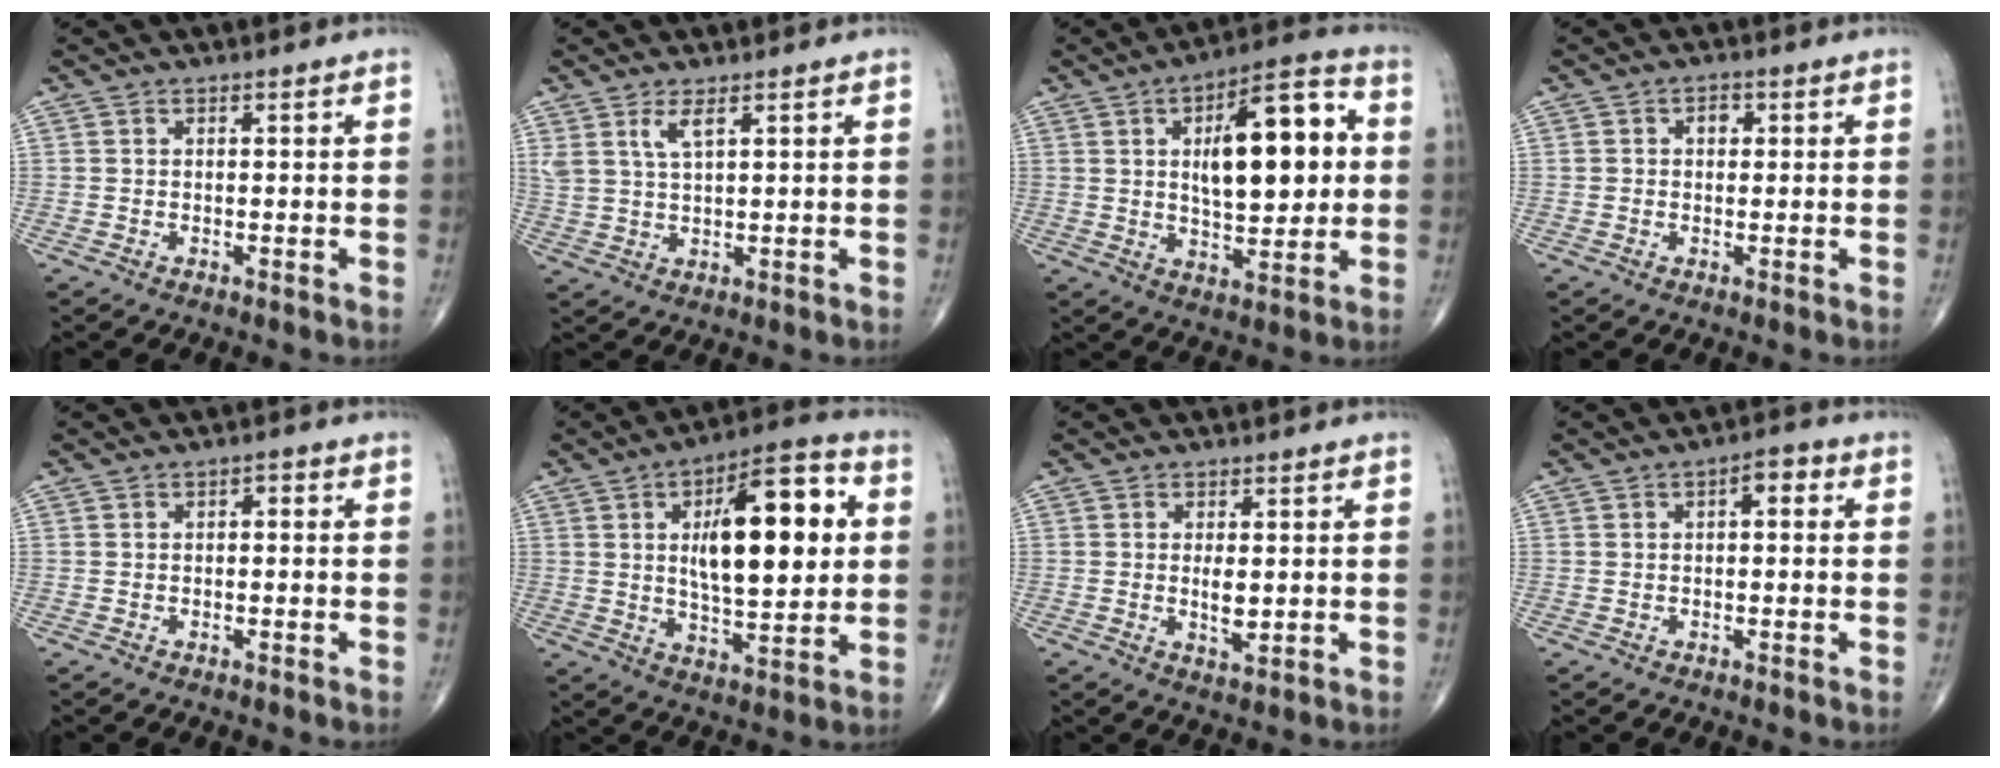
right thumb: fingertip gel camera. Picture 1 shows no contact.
{"total": 3.9, "force": [2.2, 1.1, 3.1], "torque": [-0.067, -0.012, 0.050]}
{"total": 18.1, "force": [3.0, 7.8, 16.0], "torque": [-0.209, 0.010, 0.042]}
{"total": 2.1, "force": [0.5, 1.6, 1.3], "torque": [-0.012, 0.004, 0.005]}
{"total": 1.2, "force": [0.0, 0.7, 1.0], "torque": [-0.009, 0.005, -0.005]}
{"total": 19.9, "force": [3.8, 8.1, 17.8], "torque": [-0.240, 0.002, 0.055]}
{"total": 3.4, "force": [0.1, 1.3, 3.2], "torque": [-0.055, -0.009, 0.007]}
{"total": 3.4, "force": [0.8, 1.7, 2.9], "torque": [-0.034, 0.011, 0.003]}